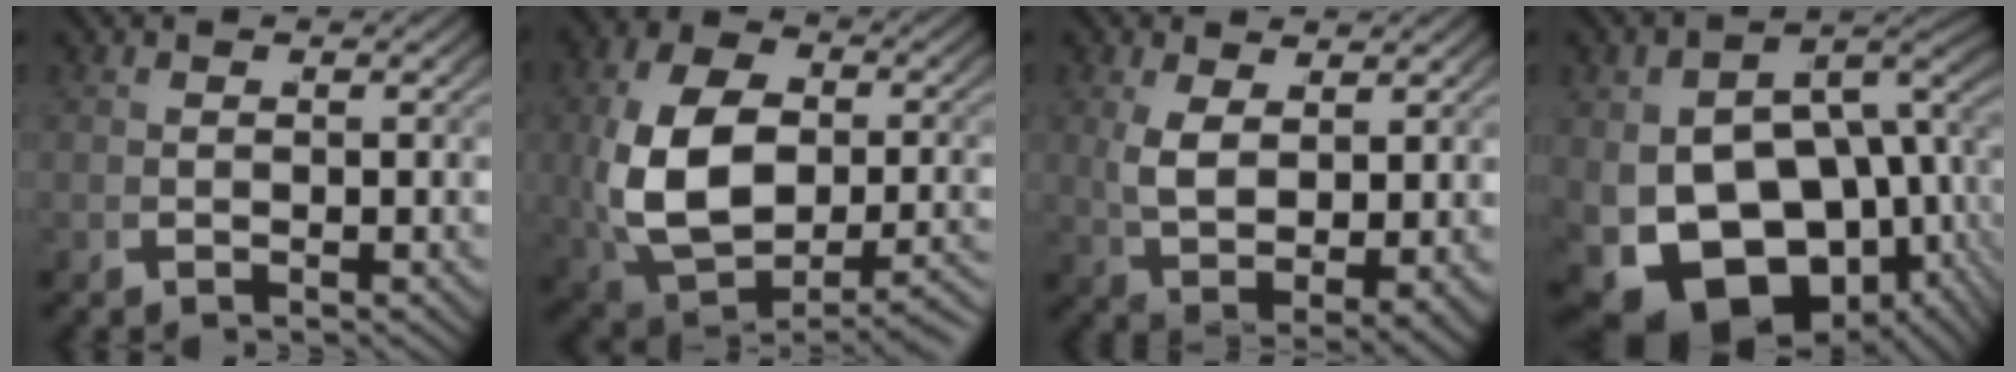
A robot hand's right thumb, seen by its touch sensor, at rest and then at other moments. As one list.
[{"total": 10.4, "force": [-1.2, 6.8, 7.8], "torque": [-0.176, -0.025, 0.004]}, {"total": 4.6, "force": [1.9, 2.1, 3.7], "torque": [-0.078, -0.018, 0.054]}, {"total": 17.0, "force": [-3.7, 11.9, 11.6], "torque": [-0.221, -0.068, -0.026]}]